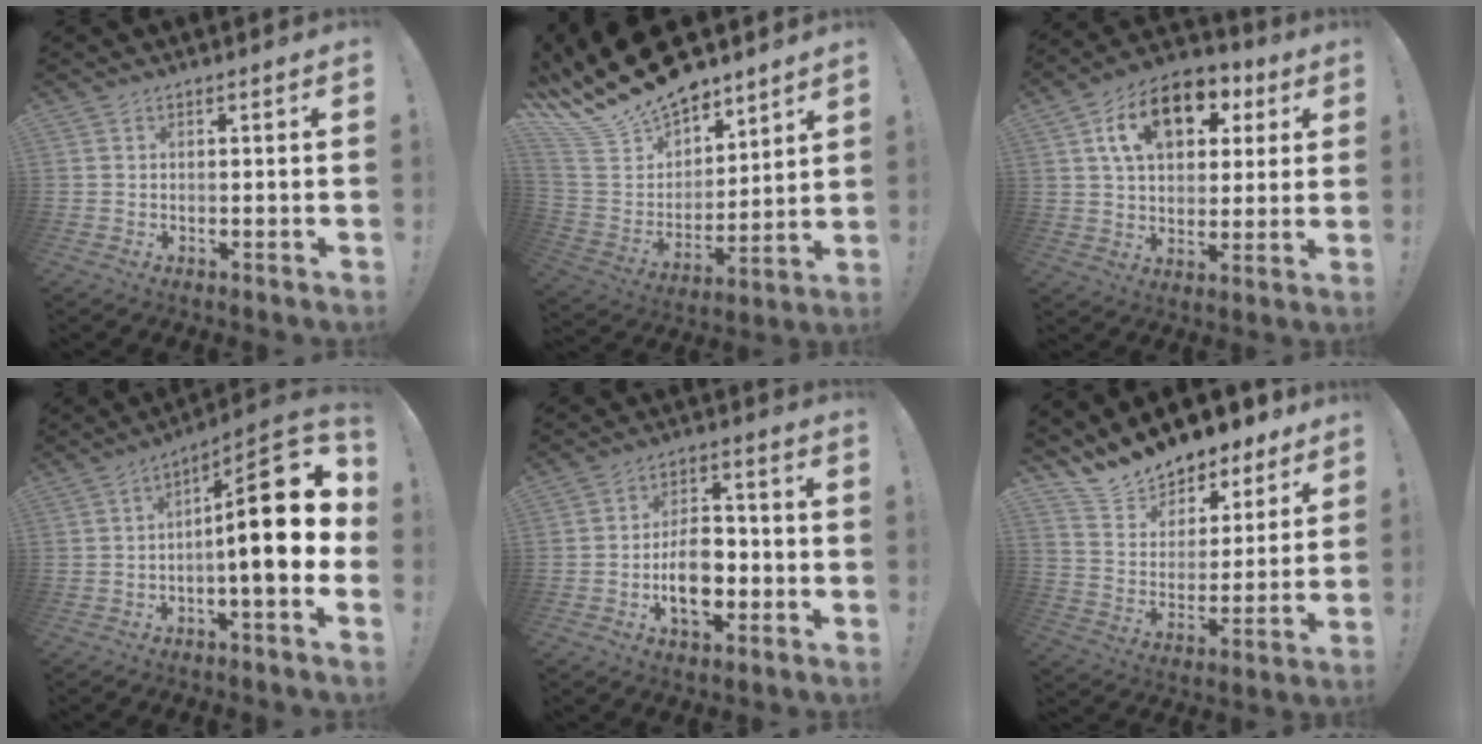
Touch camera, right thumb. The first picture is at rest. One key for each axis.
{"total": 19.8, "fx": 16.2, "fy": 8.9, "fz": 7.1, "tx": -0.152, "ty": -0.113, "tz": 0.305}
{"total": 16.1, "fx": 7.0, "fy": 10.5, "fz": 10.0, "tx": -0.149, "ty": -0.021, "tz": 0.124}
{"total": 18.7, "fx": 1.0, "fy": 4.6, "fz": 18.1, "tx": -0.259, "ty": -0.004, "tz": 0.015}
{"total": 11.6, "fx": -3.1, "fy": 7.6, "fz": 8.2, "tx": -0.131, "ty": 0.014, "tz": -0.053}
{"total": 12.5, "fx": 11.8, "fy": 4.0, "fz": 1.5, "tx": -0.042, "ty": -0.108, "tz": 0.210}